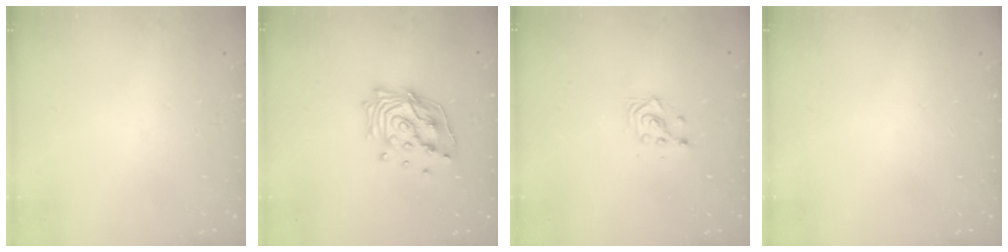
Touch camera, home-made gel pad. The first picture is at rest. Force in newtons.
{"total": 15.4, "press": 15.2, "slide": 1.8}
{"total": 2.9, "press": 2.9, "slide": 0.1}
{"total": 0.0}